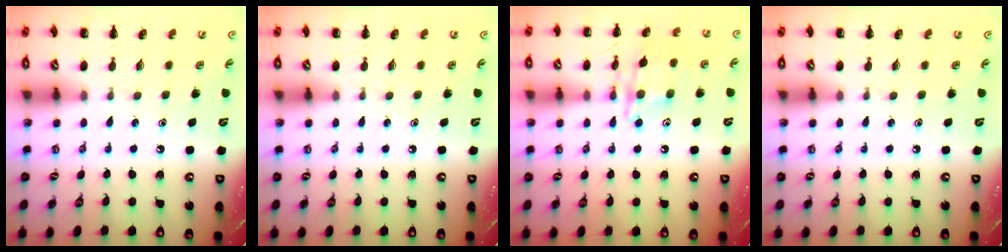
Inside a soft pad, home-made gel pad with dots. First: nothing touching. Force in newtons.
{"total": 0.0}
{"total": 13.2, "press": 13.2, "slide": 0.8}
{"total": 0.0}